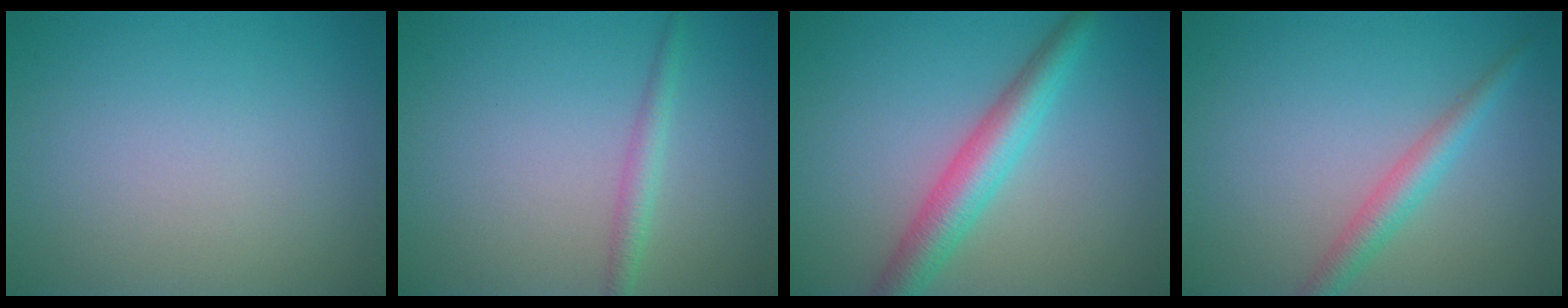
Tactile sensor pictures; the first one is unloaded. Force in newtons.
{"total": 1.7, "press": 1.7, "slide": 0.0}
{"total": 4.6, "press": 4.6, "slide": 0.2}
{"total": 2.6, "press": 2.6, "slide": 0.0}